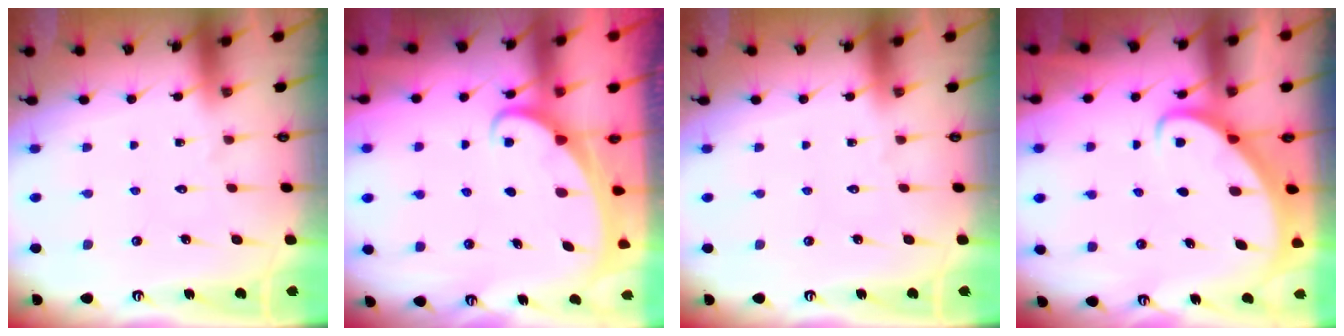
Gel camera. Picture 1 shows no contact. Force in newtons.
{"total": 2.0, "press": 2.0, "slide": 0.2}
{"total": 0.0}
{"total": 2.5, "press": 2.5, "slide": 0.3}